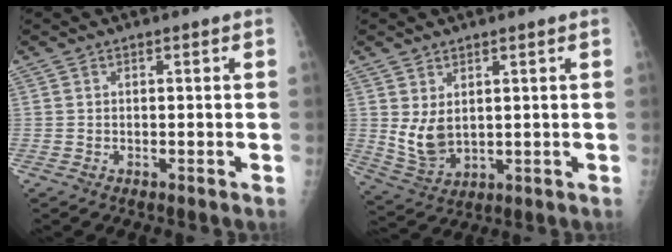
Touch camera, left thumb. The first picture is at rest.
{"total": 6.6, "force": [1.7, 4.1, 4.9], "torque": [-0.084, -0.019, 0.048]}